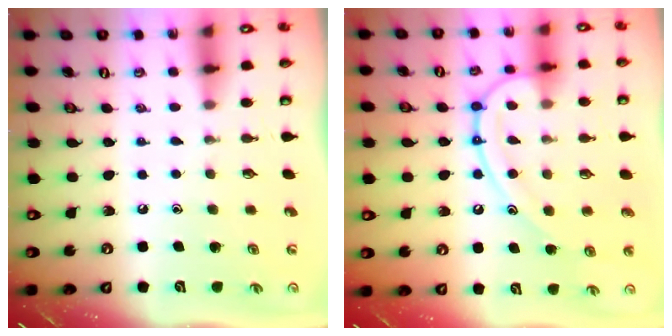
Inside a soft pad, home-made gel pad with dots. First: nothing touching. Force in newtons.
{"total": 17.0, "press": 16.9, "slide": 1.7}